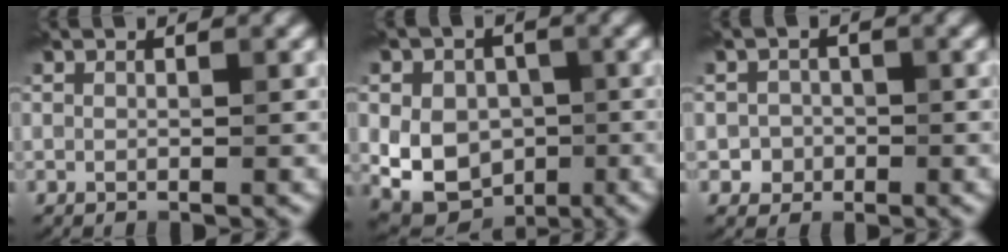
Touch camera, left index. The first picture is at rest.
{"total": 8.1, "force": [-0.8, 6.5, 4.7], "torque": [-0.061, -0.004, -0.028]}
{"total": 1.7, "force": [-0.5, 1.7, 0.2], "torque": [0.013, 0.001, -0.011]}